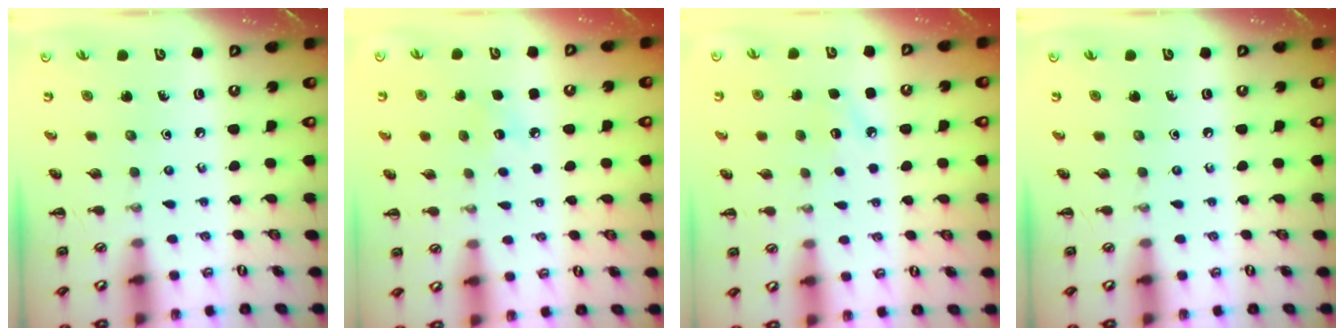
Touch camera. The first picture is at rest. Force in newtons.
{"total": 6.5, "press": 6.3, "slide": 1.8}
{"total": 6.4, "press": 6.2, "slide": 1.5}
{"total": 0.0}